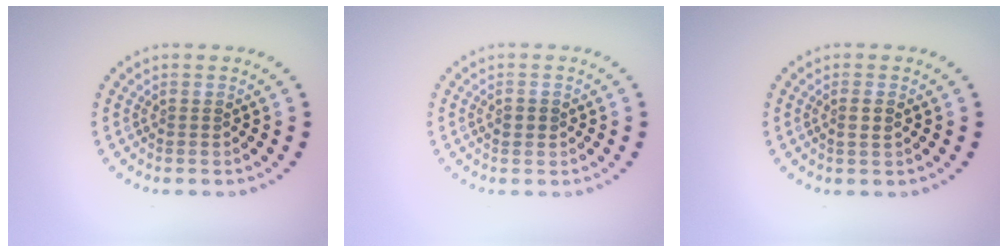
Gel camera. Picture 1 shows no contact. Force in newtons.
{"total": 1.3, "press": 1.3, "slide": 0.2}
{"total": 1.0, "press": 0.9, "slide": 0.5}